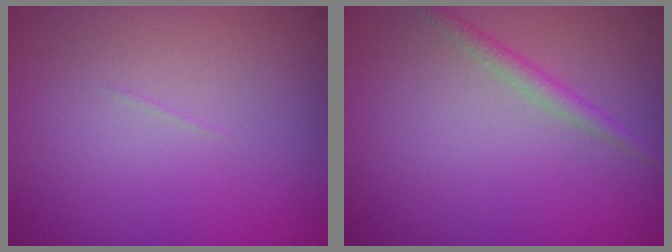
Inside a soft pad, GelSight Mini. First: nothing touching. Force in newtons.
{"total": 1.4, "press": 1.4, "slide": 0.0}